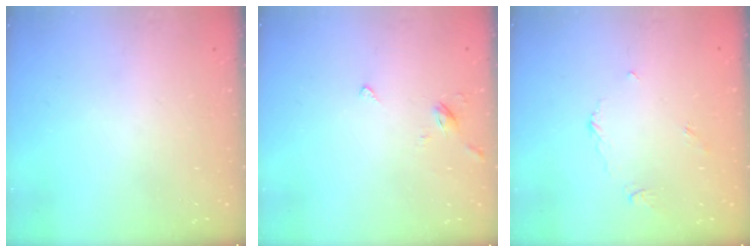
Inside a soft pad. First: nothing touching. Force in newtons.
{"total": 2.7, "press": 2.6, "slide": 0.7}
{"total": 3.4, "press": 3.4, "slide": 0.4}